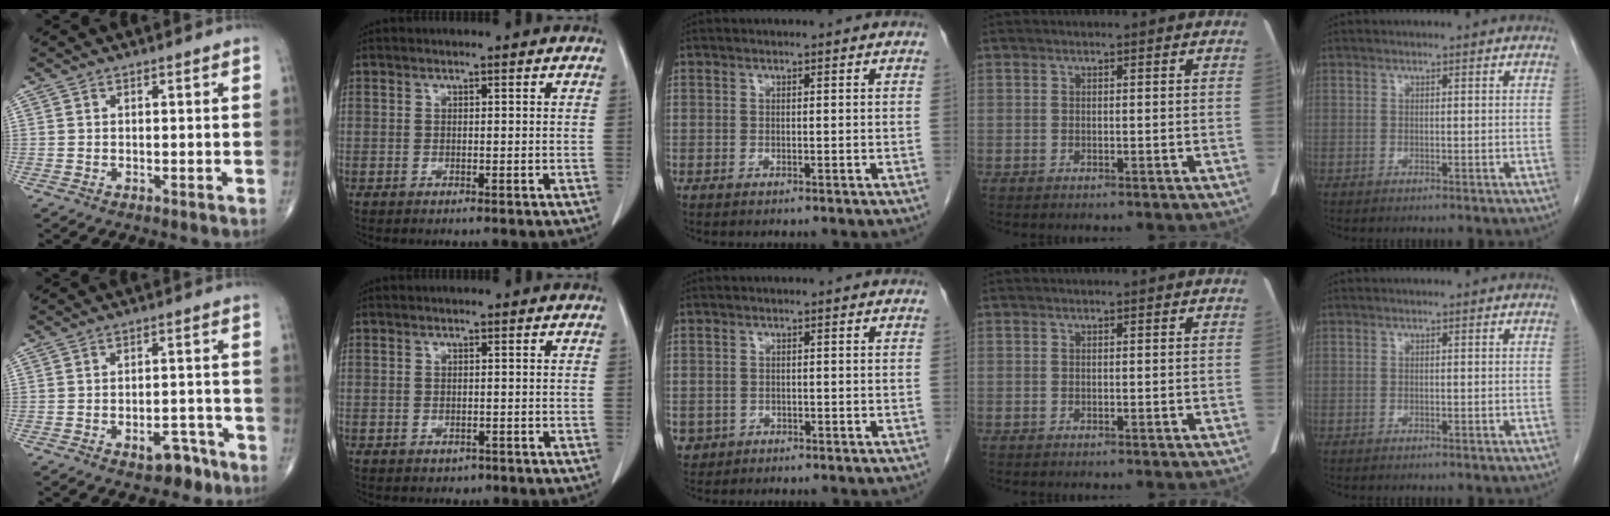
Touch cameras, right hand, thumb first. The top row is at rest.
{"thumb": {"total": 5.5, "force": [-3.4, 3.0, 3.1], "torque": [-0.024, 0.032, -0.043]}, "index": {"total": 1.2, "force": [-0.7, 0.9, 0.3], "torque": [-0.004, 0.002, -0.006]}, "middle": {"total": 2.5, "force": [-1.1, 2.2, 0.2], "torque": [-0.004, 0.006, -0.015]}}